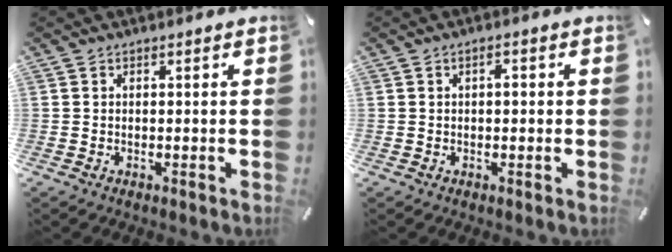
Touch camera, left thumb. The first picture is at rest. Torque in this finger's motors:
{"motor_torque": [-0.03, -0.27, -0.01, 0.28, -0.08]}